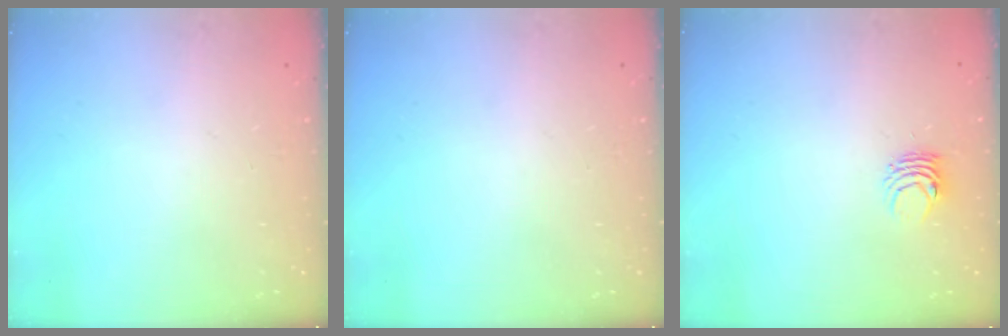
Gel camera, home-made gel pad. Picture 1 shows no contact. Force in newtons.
{"total": 0.0}
{"total": 4.2, "press": 4.2, "slide": 0.4}